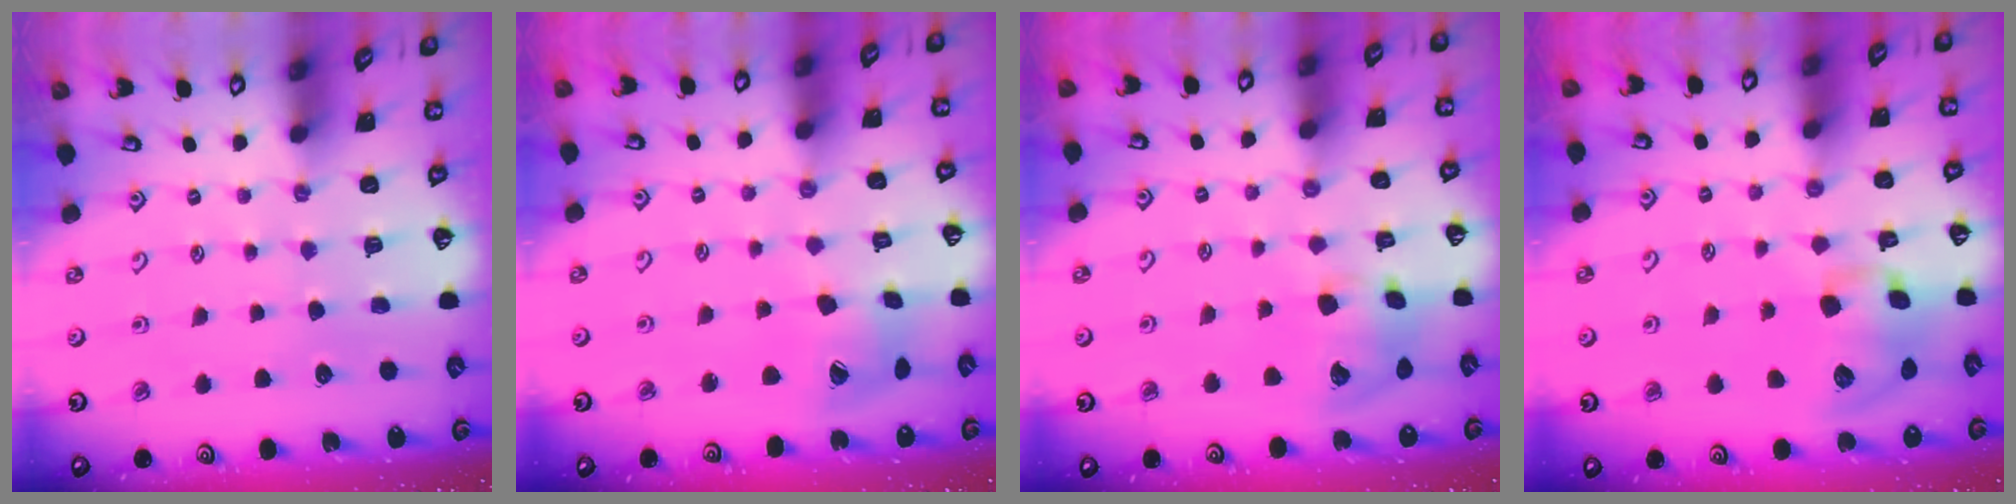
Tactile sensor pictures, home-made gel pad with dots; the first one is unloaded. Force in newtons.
{"total": 14.0, "press": 13.9, "slide": 1.7}
{"total": 13.3, "press": 13.2, "slide": 2.1}
{"total": 12.4, "press": 12.3, "slide": 1.7}